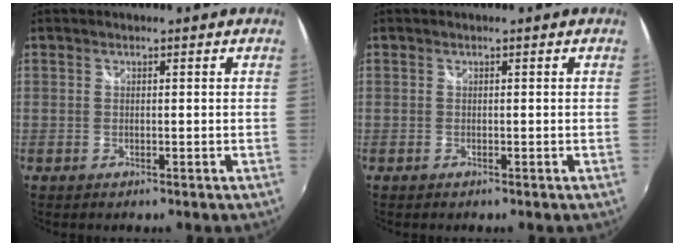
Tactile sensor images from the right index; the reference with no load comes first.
{"total": 0.0}